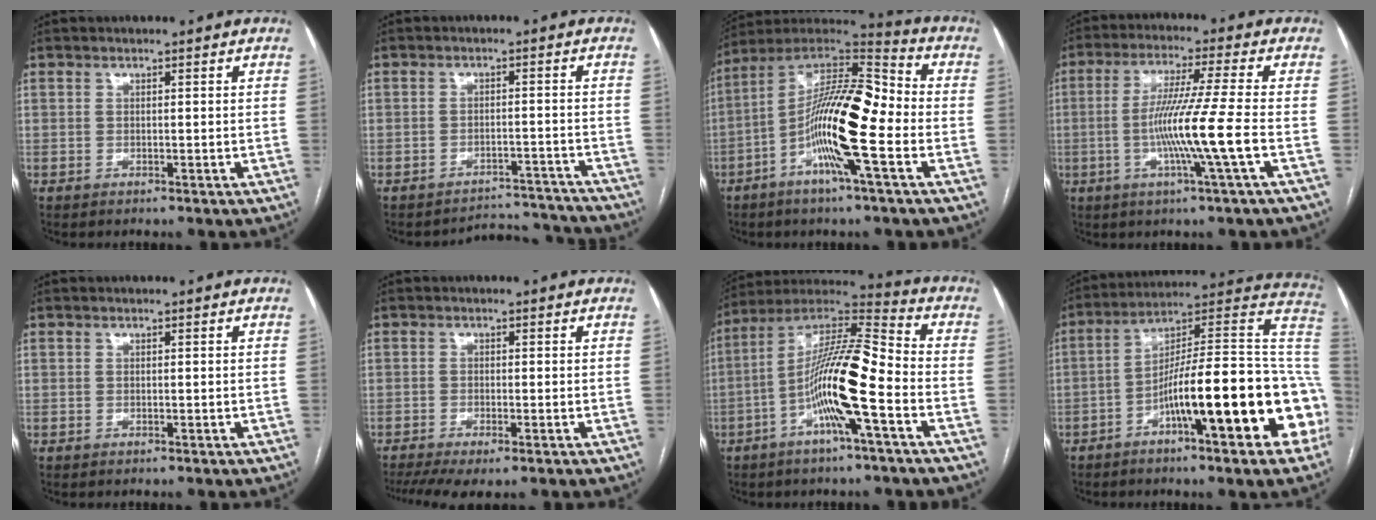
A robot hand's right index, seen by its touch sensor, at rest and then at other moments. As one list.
[{"total": 7.7, "force": [-7.4, 1.2, -1.8], "torque": [0.034, 0.036, -0.092]}, {"total": 16.7, "force": [-4.5, 2.1, 16.0], "torque": [-0.289, 0.013, -0.084]}, {"total": 10.8, "force": [-2.5, -2.1, 10.3], "torque": [-0.195, -0.013, -0.050]}, {"total": 0.0}, {"total": 6.7, "force": [-4.5, 1.5, 4.7], "torque": [-0.080, -0.014, -0.077]}, {"total": 15.5, "force": [-4.7, 1.1, 14.7], "torque": [-0.274, 0.012, -0.089]}, {"total": 22.6, "force": [-6.8, 2.8, 21.4], "torque": [-0.246, 0.030, -0.100]}]